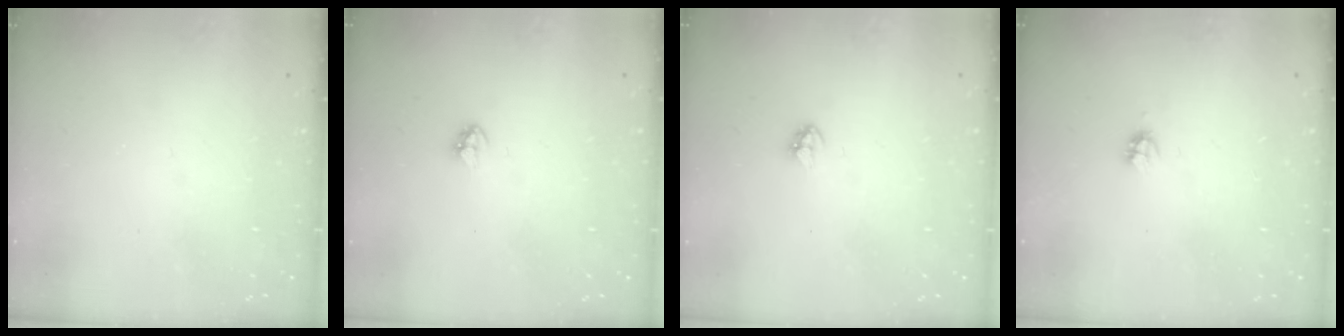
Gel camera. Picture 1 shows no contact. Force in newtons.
{"total": 2.9, "press": 2.9, "slide": 0.2}
{"total": 2.9, "press": 2.9, "slide": 0.2}
{"total": 2.7, "press": 2.7, "slide": 0.2}